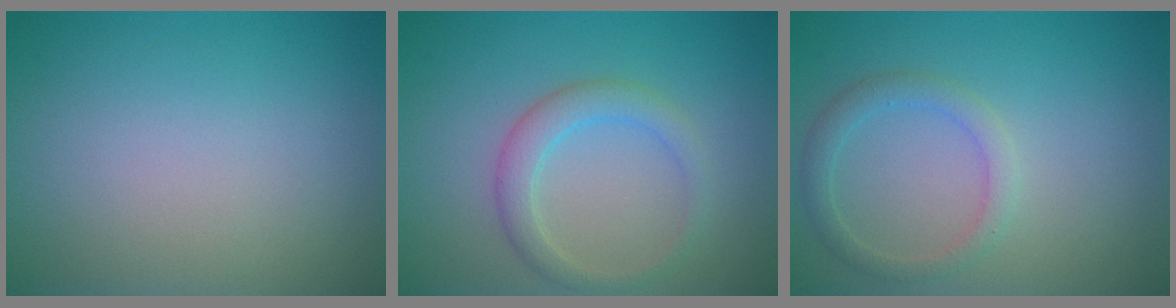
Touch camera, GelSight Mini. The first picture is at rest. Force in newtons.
{"total": 2.7, "press": 2.7, "slide": 0.0}
{"total": 2.1, "press": 2.1, "slide": 0.1}